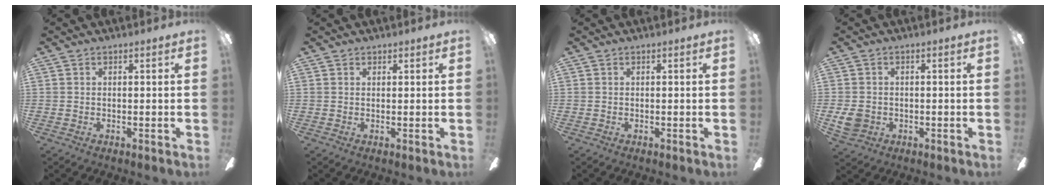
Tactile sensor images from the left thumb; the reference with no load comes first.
{"total": 1.0, "force": [0.8, 0.5, -0.1], "torque": [0.009, -0.003, 0.014]}
{"total": 0.0}
{"total": 5.0, "force": [-0.5, 4.6, 2.1], "torque": [-0.036, 0.002, -0.009]}